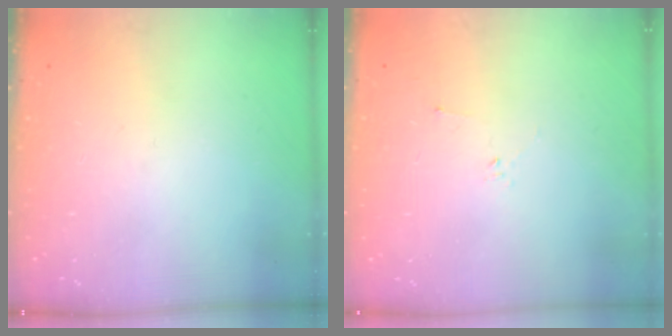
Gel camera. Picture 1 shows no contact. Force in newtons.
{"total": 2.2, "press": 2.1, "slide": 0.7}